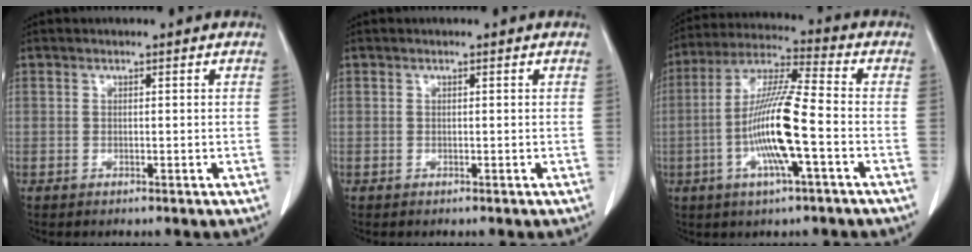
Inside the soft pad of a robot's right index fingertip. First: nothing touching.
{"total": 0.0}
{"total": 13.3, "force": [-3.2, 0.7, 12.9], "torque": [-0.256, -0.001, -0.067]}